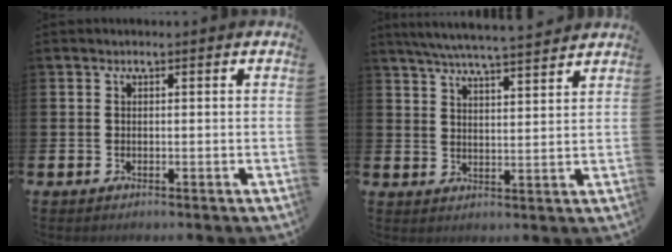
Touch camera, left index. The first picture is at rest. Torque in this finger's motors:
{"motor_torque": [1.08, -1.06, 0.47, 0.20]}